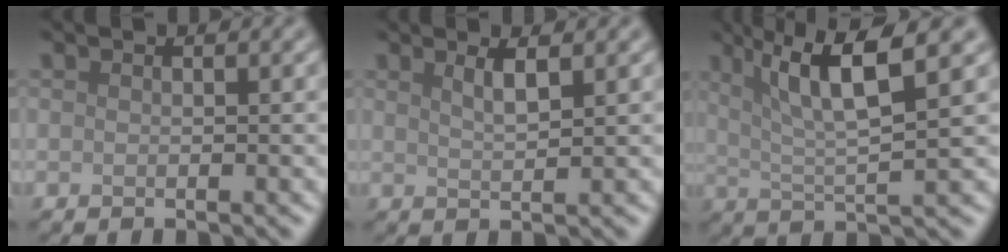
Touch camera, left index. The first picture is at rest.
{"total": 1.8, "force": [0.8, 0.4, 1.5], "torque": [-0.024, -0.001, 0.017]}
{"total": 7.0, "force": [3.0, 1.4, 6.2], "torque": [-0.106, 0.008, 0.057]}